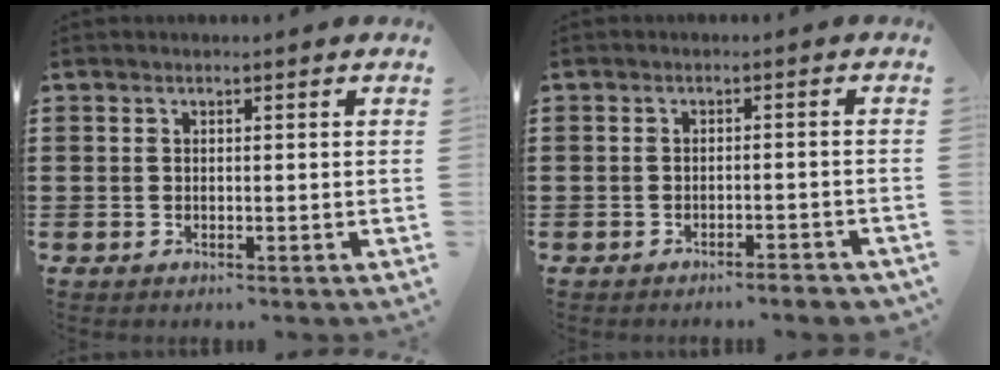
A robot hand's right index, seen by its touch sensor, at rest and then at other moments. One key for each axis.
{"total": 2.1, "fx": -2.0, "fy": -0.1, "fz": 0.6, "tx": -0.012, "ty": -0.001, "tz": -0.041}